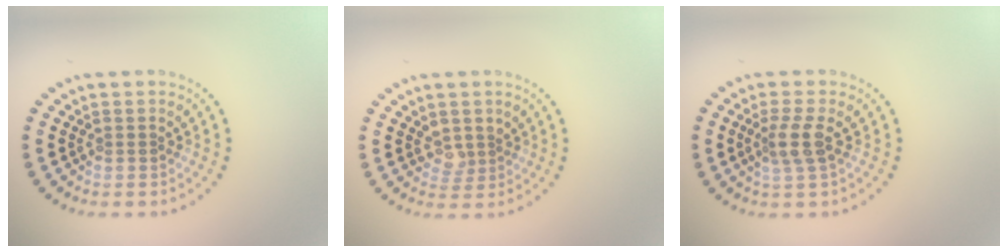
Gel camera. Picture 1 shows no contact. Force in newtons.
{"total": 1.6, "press": 1.3, "slide": 0.9}
{"total": 2.3, "press": 1.9, "slide": 1.2}